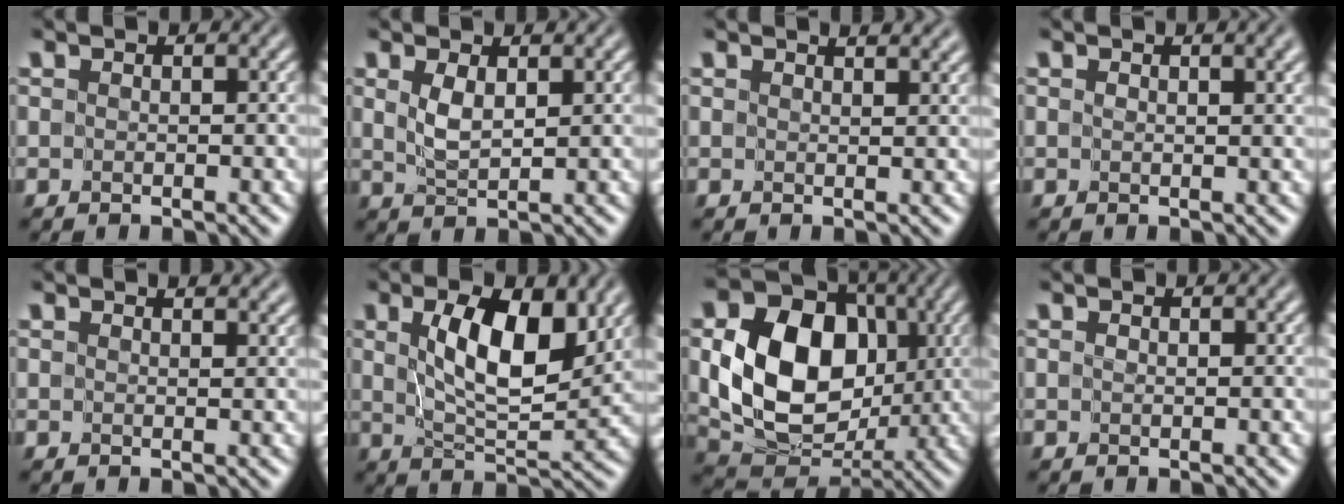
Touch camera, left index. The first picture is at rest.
{"total": 1.4, "force": [0.4, 0.4, 1.3], "torque": [-0.032, -0.002, 0.018]}
{"total": 2.9, "force": [2.4, 0.9, 1.4], "torque": [0.000, 0.017, 0.009]}
{"total": 3.3, "force": [1.7, 1.2, 2.6], "torque": [-0.012, 0.011, 0.012]}
{"total": 2.0, "force": [1.6, 0.6, 1.0], "torque": [-0.001, 0.004, 0.011]}
{"total": 7.4, "force": [1.9, 3.2, 6.4], "torque": [-0.114, -0.005, 0.041]}
{"total": 11.1, "force": [0.1, 8.4, 7.3], "torque": [-0.137, -0.013, 0.010]}
{"total": 0.0}